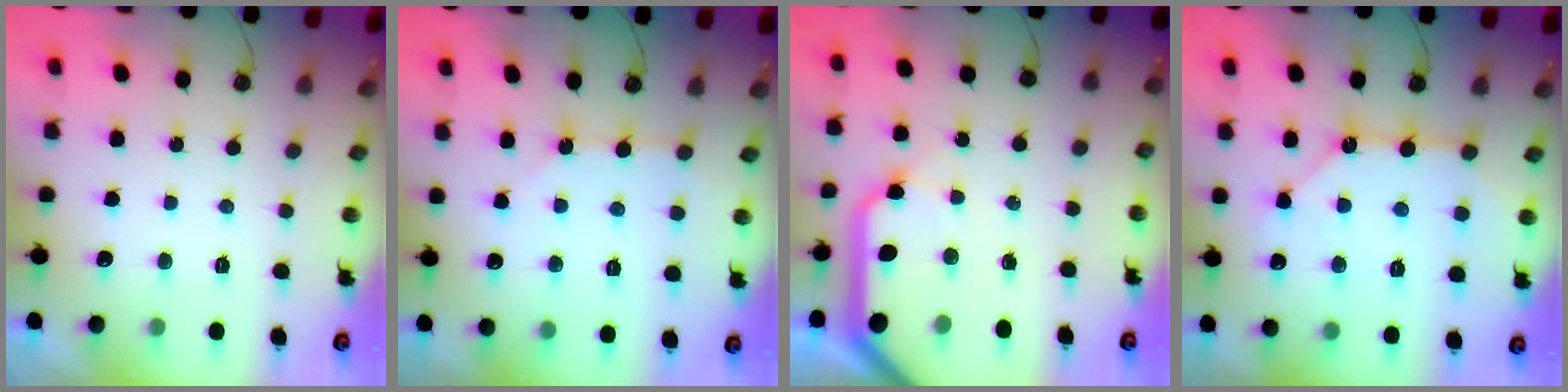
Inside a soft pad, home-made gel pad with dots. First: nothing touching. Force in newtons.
{"total": 2.7, "press": 2.7, "slide": 0.5}
{"total": 17.2, "press": 17.0, "slide": 2.3}
{"total": 11.5, "press": 11.4, "slide": 1.2}